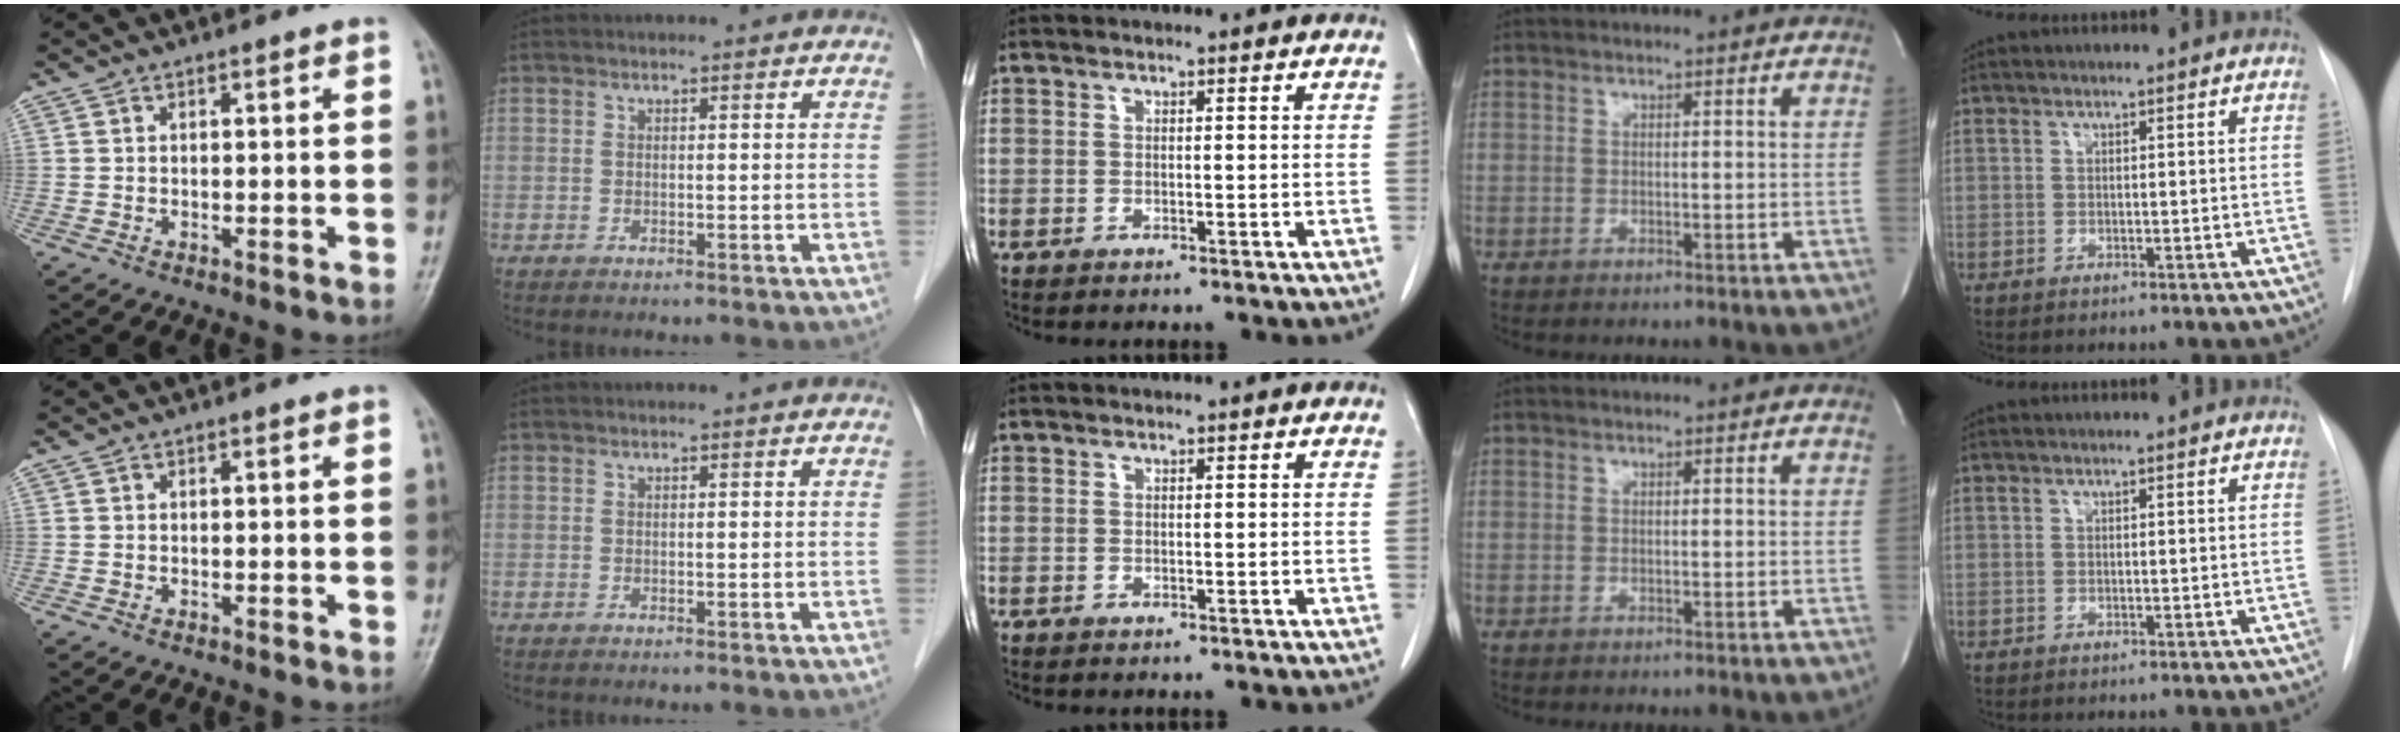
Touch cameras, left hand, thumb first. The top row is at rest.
{}